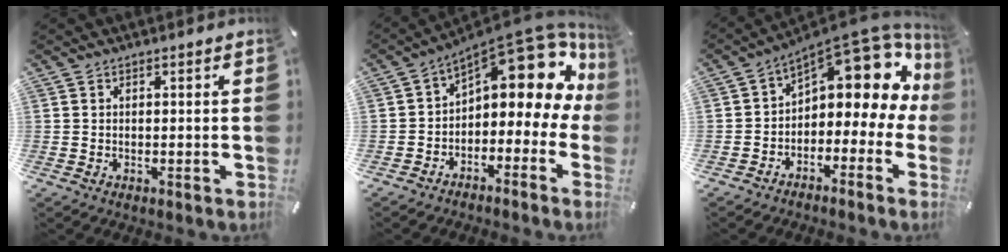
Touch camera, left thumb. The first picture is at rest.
{"total": 15.5, "force": [8.8, 6.4, 11.1], "torque": [-0.148, -0.074, 0.143]}
{"total": 13.1, "force": [7.4, 5.8, 9.1], "torque": [-0.129, -0.067, 0.120]}